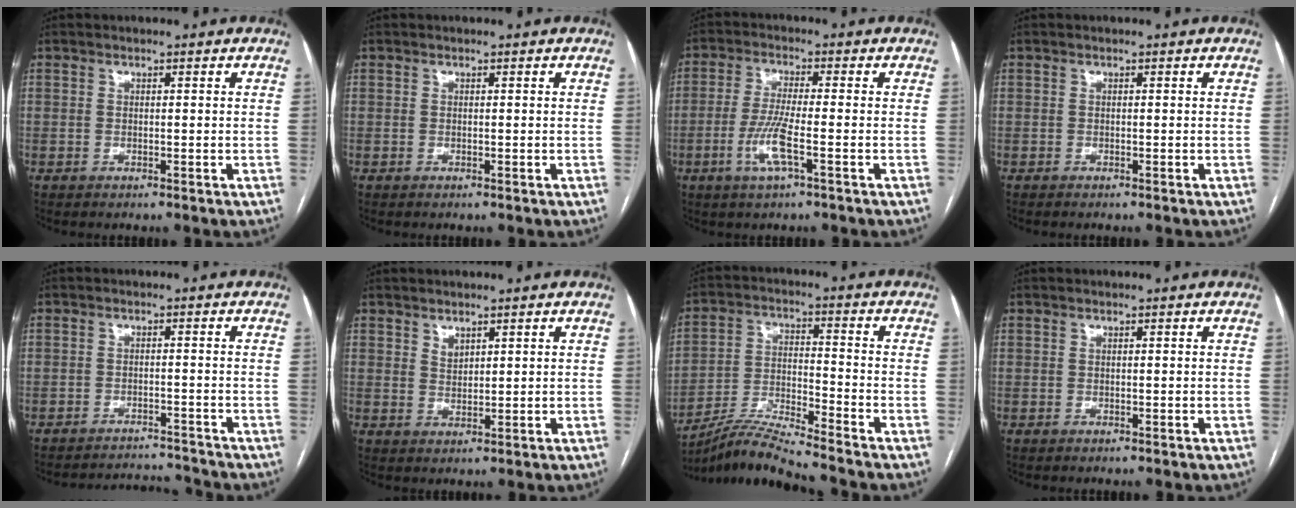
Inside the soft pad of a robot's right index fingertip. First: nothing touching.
{"total": 0.0}
{"total": 6.4, "force": [-2.3, 0.2, 6.0], "torque": [-0.124, -0.009, -0.047]}
{"total": 0.7, "force": [-0.6, 0.1, 0.2], "torque": [-0.002, -0.001, -0.010]}
{"total": 5.8, "force": [-5.7, -0.1, -1.2], "torque": [0.011, 0.007, -0.085]}
{"total": 2.0, "force": [1.4, 1.0, 0.9], "torque": [-0.016, -0.003, 0.031]}
{"total": 9.6, "force": [-8.9, -1.5, 3.3], "torque": [-0.069, -0.008, -0.164]}
{"total": 0.0}